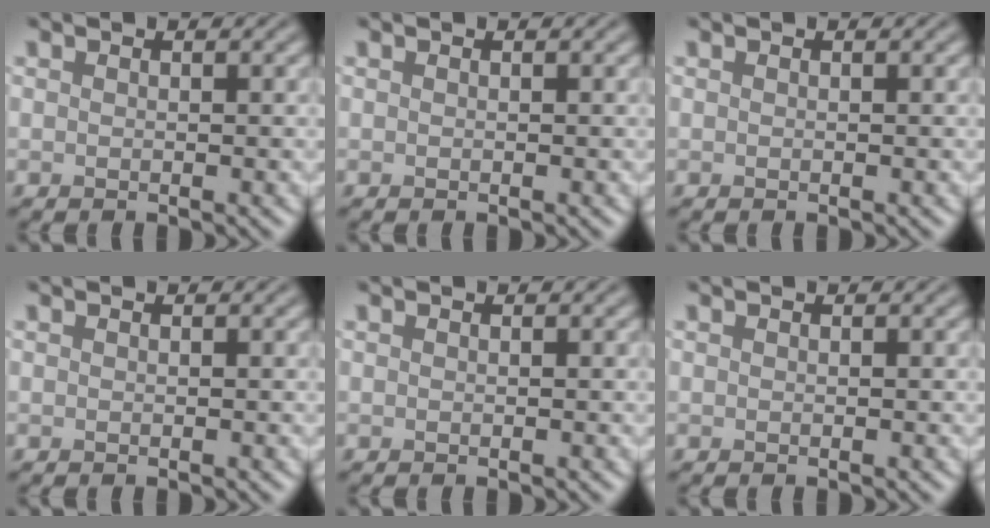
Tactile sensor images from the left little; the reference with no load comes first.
{"total": 0.0}
{"total": 0.0}
{"total": 0.0}
{"total": 0.0}
{"total": 0.0}